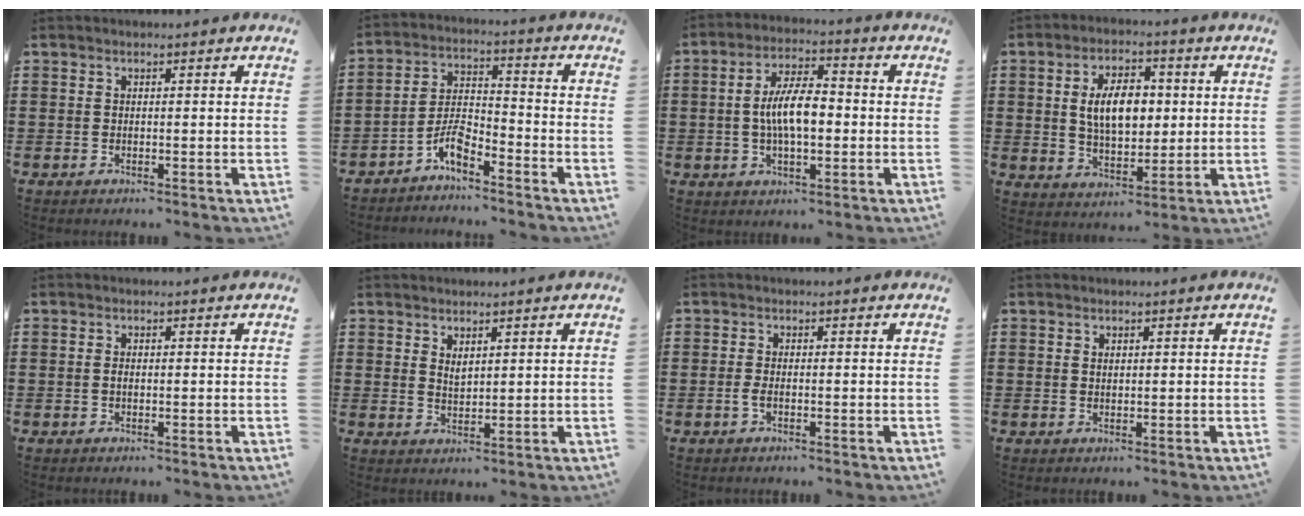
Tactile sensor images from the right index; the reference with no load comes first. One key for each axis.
{"total": 5.2, "fx": -4.2, "fy": 1.6, "fz": 2.7, "tx": -0.071, "ty": 0.003, "tz": -0.088}
{"total": 7.7, "fx": -0.5, "fy": 3.1, "fz": 7.0, "tx": -0.140, "ty": 0.005, "tz": -0.013}
{"total": 8.2, "fx": 1.2, "fy": 4.7, "fz": 6.6, "tx": -0.127, "ty": 0.008, "tz": 0.014}
{"total": 0.8, "fx": -0.1, "fy": 0.4, "fz": 0.7, "tx": -0.015, "ty": 0.001, "tz": -0.002}
{"total": 1.9, "fx": 1.5, "fy": 0.9, "fz": 0.8, "tx": -0.009, "ty": -0.002, "tz": 0.026}
{"total": 1.3, "fx": -0.4, "fy": 0.5, "fz": 1.1, "tx": -0.030, "ty": -0.004, "tz": -0.010}
{"total": 0.7, "fx": 0.4, "fy": 0.5, "fz": 0.4, "tx": -0.008, "ty": 0.002, "tz": 0.007}